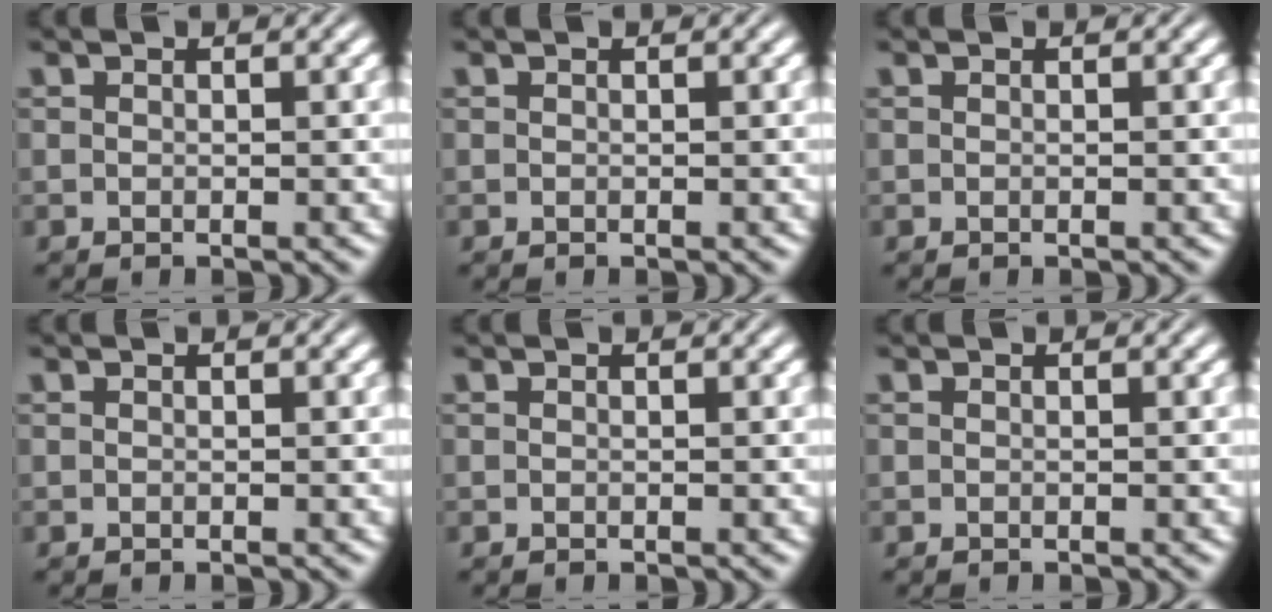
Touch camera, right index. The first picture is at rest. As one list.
[{"total": 0.0}, {"total": 0.0}, {"total": 0.0}, {"total": 0.0}, {"total": 0.0}]